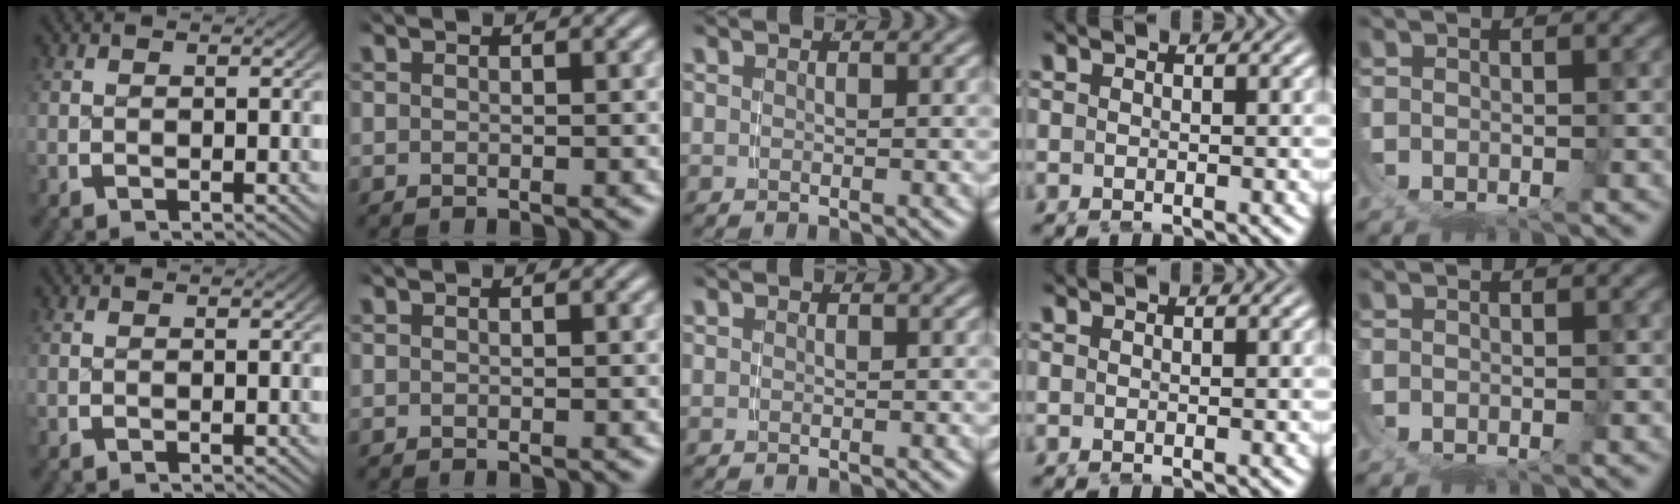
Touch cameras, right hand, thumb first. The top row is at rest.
{}